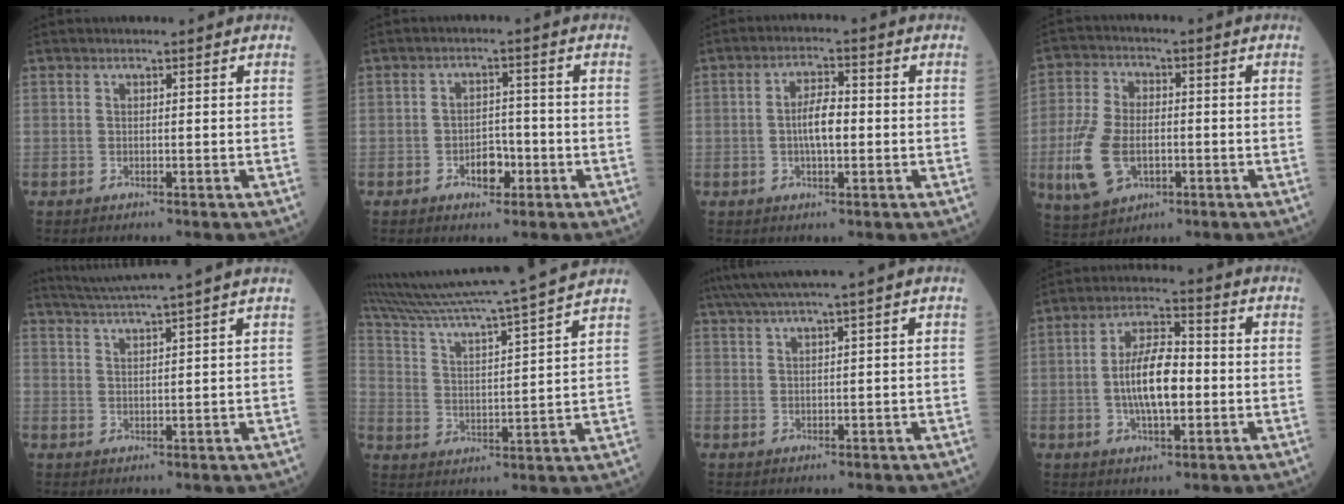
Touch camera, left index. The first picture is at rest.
{"total": 3.6, "force": [-1.7, 2.1, 2.5], "torque": [-0.031, 0.006, -0.025]}
{"total": 4.6, "force": [-0.5, 1.5, 4.3], "torque": [-0.088, 0.007, -0.013]}
{"total": 10.5, "force": [-2.9, 6.4, 7.9], "torque": [-0.189, 0.000, -0.047]}
{"total": 8.0, "force": [7.0, -2.2, 3.3], "torque": [-0.057, 0.008, 0.106]}
{"total": 19.0, "force": [17.1, -2.9, 7.8], "torque": [-0.145, -0.028, 0.260]}
{"total": 5.5, "force": [4.3, -1.7, 3.0], "torque": [-0.053, 0.015, 0.080]}
{"total": 9.6, "force": [-1.2, 3.4, 8.9], "torque": [-0.178, 0.011, -0.025]}